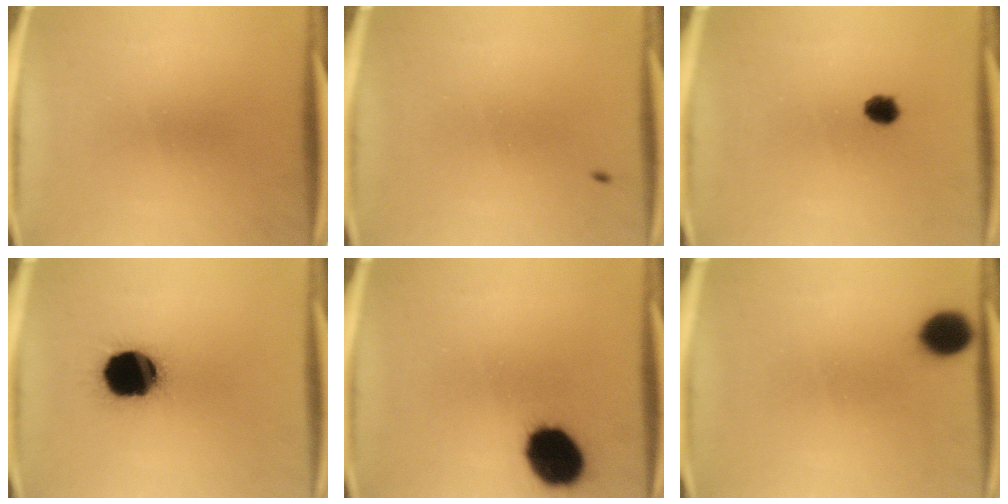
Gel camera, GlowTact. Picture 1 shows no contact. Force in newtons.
{"total": 0.8}
{"total": 2.9}
{"total": 19.0}
{"total": 14.7}
{"total": 6.3}